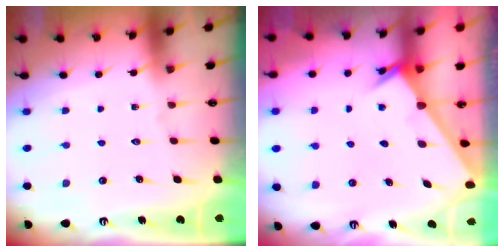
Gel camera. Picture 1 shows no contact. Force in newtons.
{"total": 2.6, "press": 2.6, "slide": 0.2}